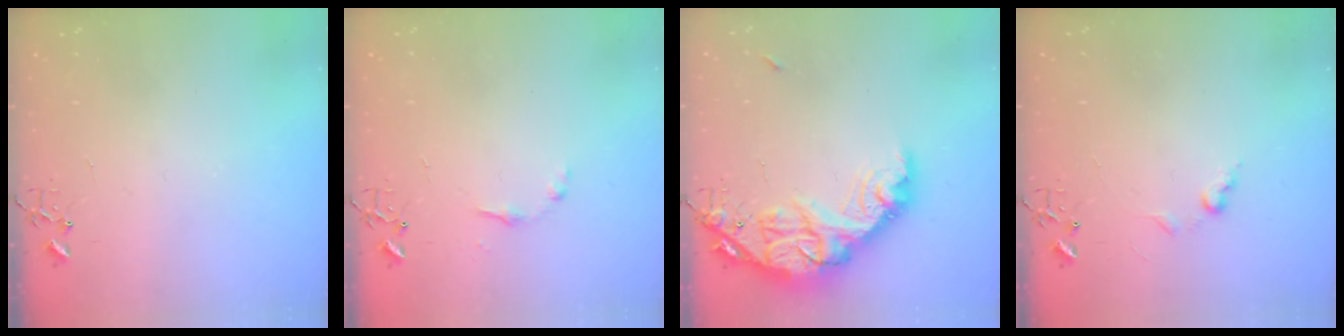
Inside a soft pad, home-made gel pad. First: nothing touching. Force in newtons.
{"total": 6.5, "press": 6.5, "slide": 0.7}
{"total": 20.6, "press": 20.5, "slide": 1.6}
{"total": 6.9, "press": 6.8, "slide": 1.0}